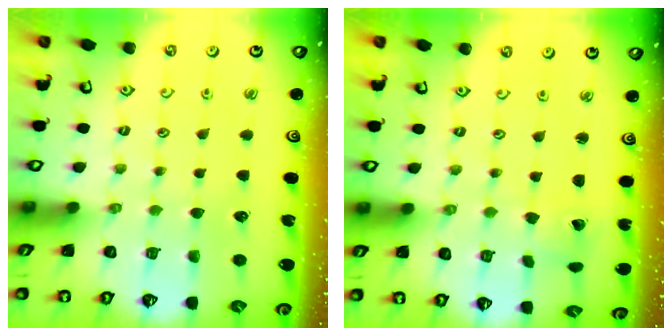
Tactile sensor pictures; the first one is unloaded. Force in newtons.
{"total": 1.9, "press": 1.9, "slide": 0.0}